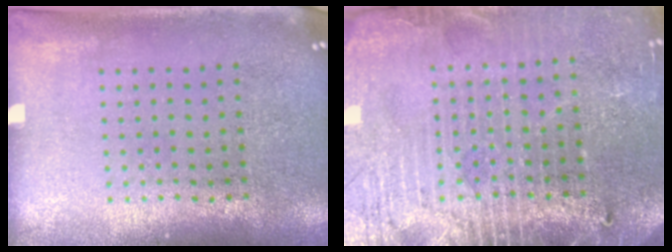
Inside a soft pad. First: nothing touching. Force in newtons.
{"total": 3.9, "press": 3.6, "slide": 1.5}